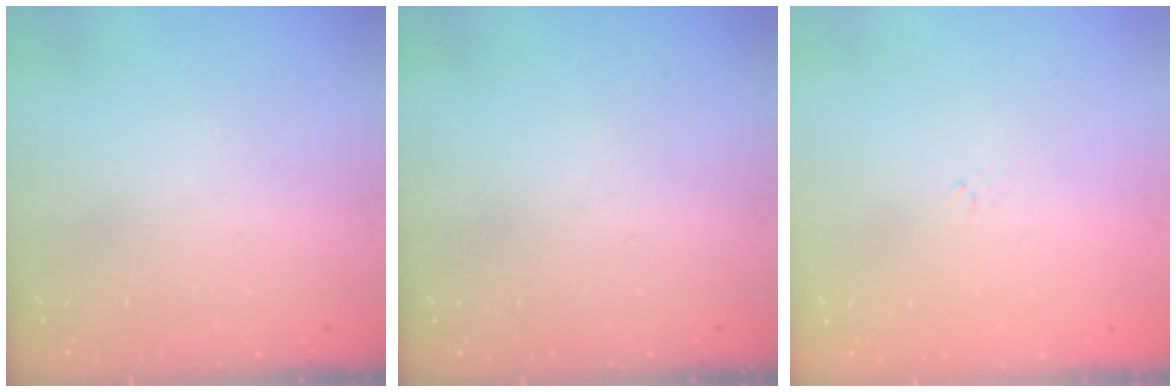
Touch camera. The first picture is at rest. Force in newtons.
{"total": 0.0}
{"total": 0.7, "press": 0.5, "slide": 0.4}